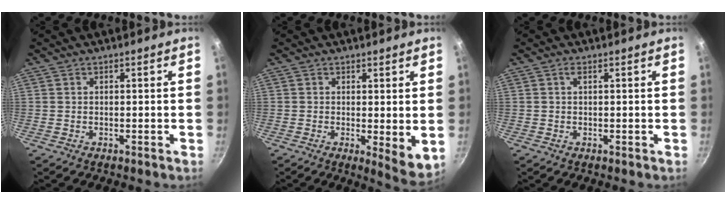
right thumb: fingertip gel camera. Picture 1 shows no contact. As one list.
[{"total": 5.9, "force": [0.3, 2.0, 5.6], "torque": [-0.074, -0.024, 0.005]}, {"total": 0.8, "force": [0.3, 0.2, 0.8], "torque": [-0.012, 0.002, 0.004]}]